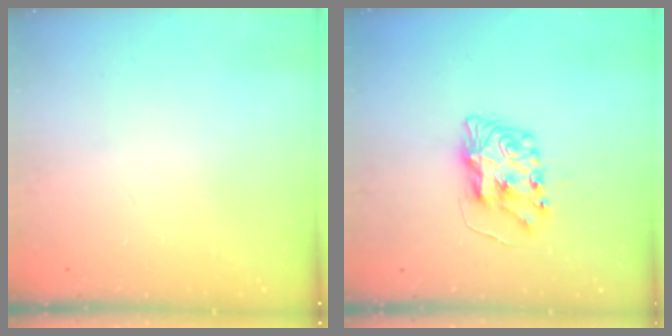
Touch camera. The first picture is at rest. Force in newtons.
{"total": 8.5, "press": 8.5, "slide": 0.4}